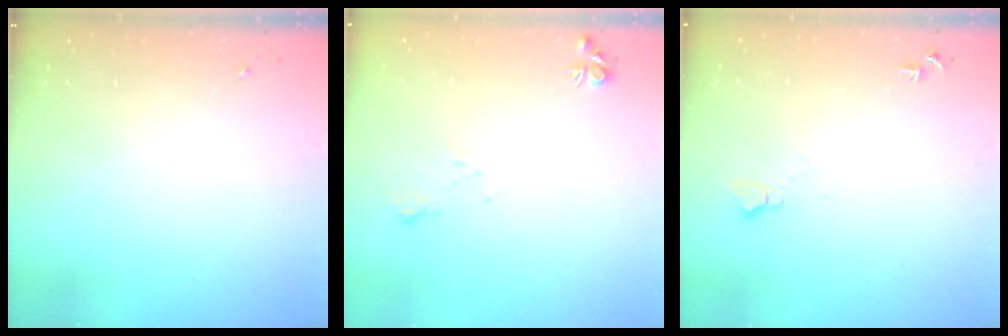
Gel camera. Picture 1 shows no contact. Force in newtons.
{"total": 5.8, "press": 5.8, "slide": 0.8}
{"total": 5.7, "press": 5.7, "slide": 0.7}